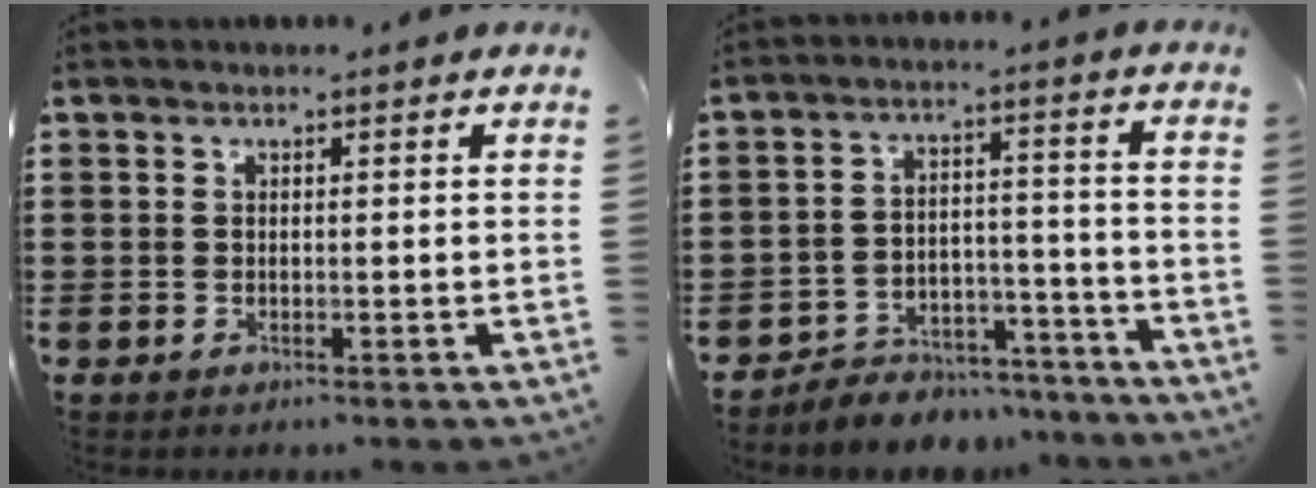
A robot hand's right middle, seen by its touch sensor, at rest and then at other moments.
{"total": 6.2, "force": [-6.0, 1.4, 0.1], "torque": [0.001, 0.023, -0.122]}